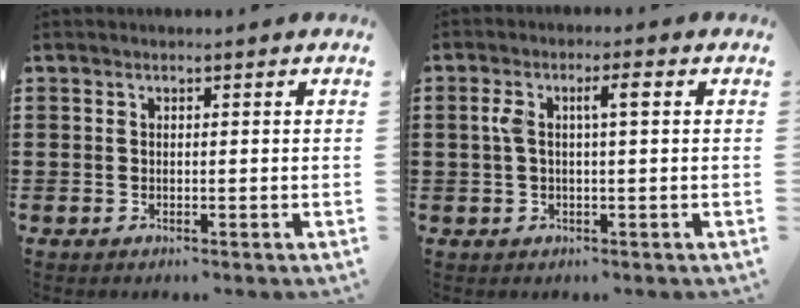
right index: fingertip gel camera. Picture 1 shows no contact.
{"total": 3.9, "force": [0.6, 0.9, 3.7], "torque": [-0.072, 0.001, 0.003]}